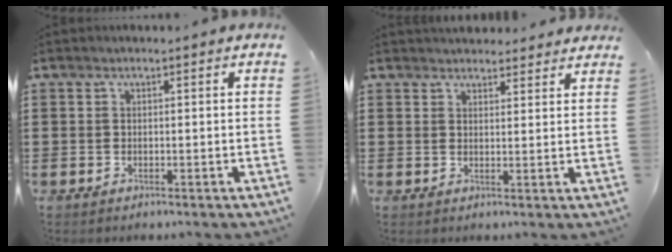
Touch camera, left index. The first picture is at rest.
{"total": 2.7, "force": [2.7, 0.5, 0.1], "torque": [-0.008, -0.006, 0.051]}